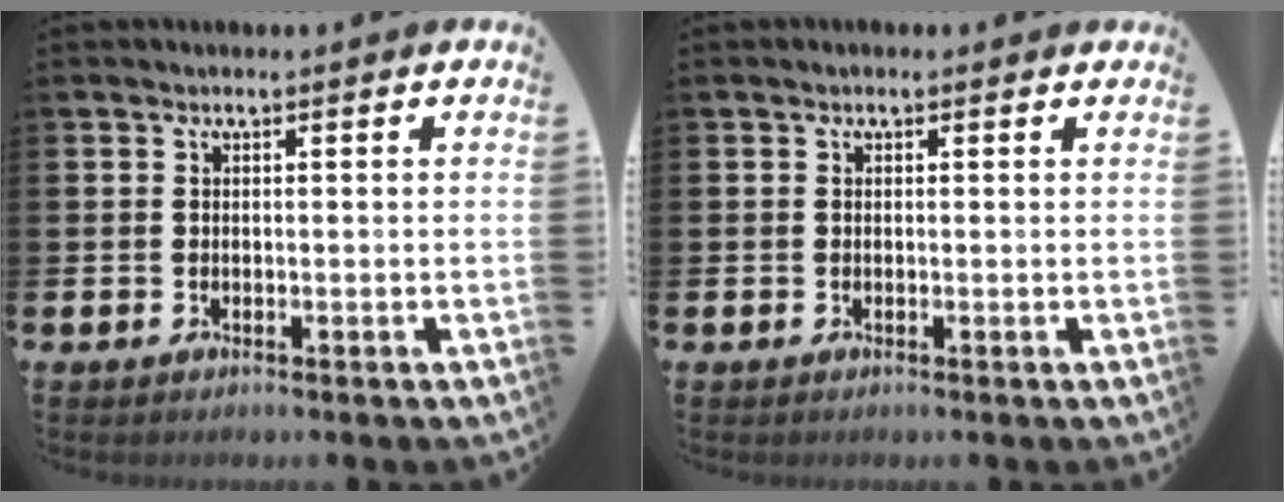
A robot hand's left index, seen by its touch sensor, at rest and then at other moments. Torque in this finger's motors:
{"motor_torque": [0.68, -0.76, 0.09, 0.05]}